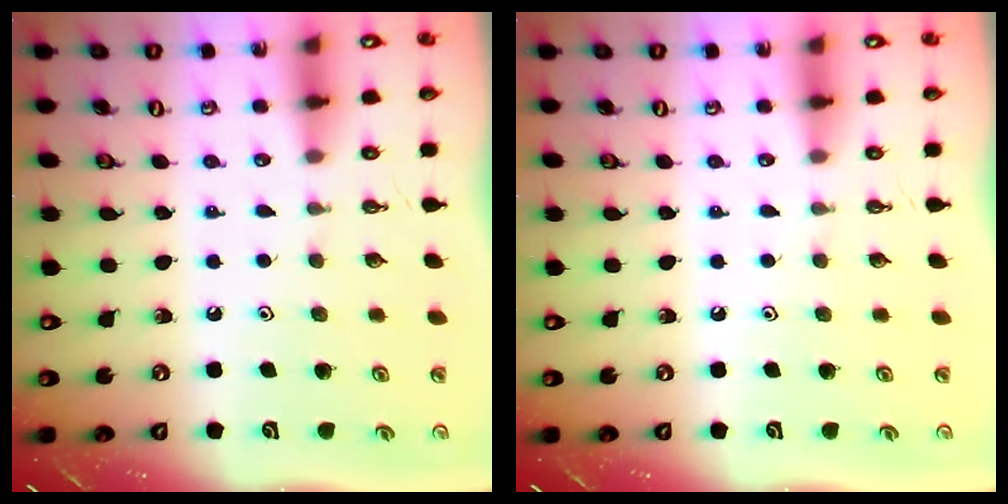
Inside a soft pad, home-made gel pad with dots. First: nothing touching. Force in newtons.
{"total": 0.0}